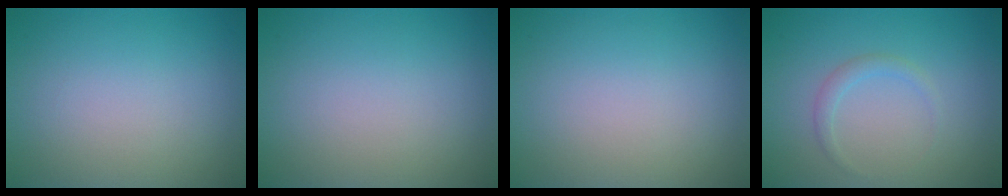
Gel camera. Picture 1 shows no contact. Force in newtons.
{"total": 0.0}
{"total": 0.0}
{"total": 1.1, "press": 1.1, "slide": 0.1}